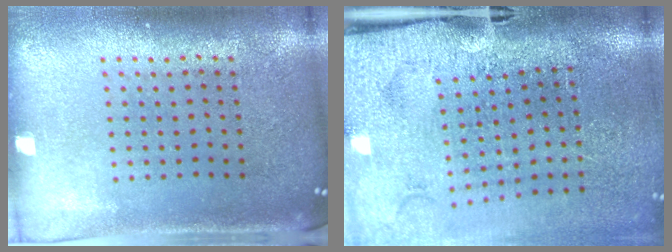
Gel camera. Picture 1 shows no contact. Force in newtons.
{"total": 4.5, "press": 3.5, "slide": 2.9}